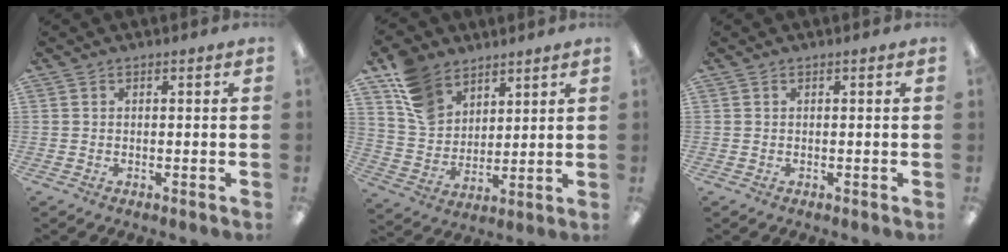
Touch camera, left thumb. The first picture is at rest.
{"total": 12.6, "force": [8.3, 8.6, 3.8], "torque": [-0.091, -0.036, 0.168]}
{"total": 0.0}